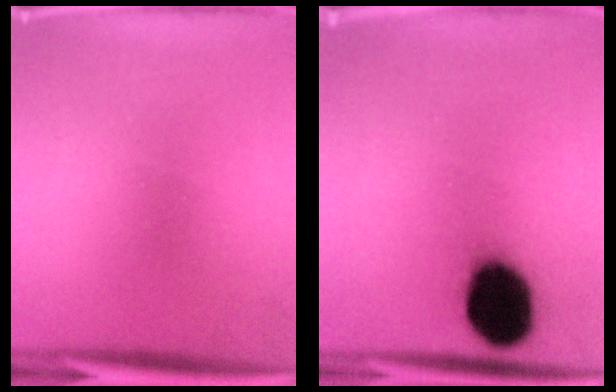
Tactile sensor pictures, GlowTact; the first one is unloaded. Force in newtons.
{"total": 17.9}